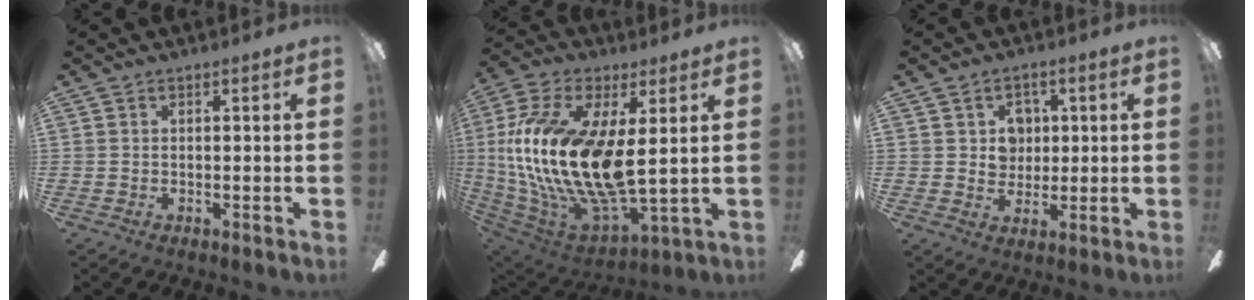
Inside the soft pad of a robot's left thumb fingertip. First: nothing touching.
{"total": 20.5, "force": [2.9, 7.9, 18.6], "torque": [-0.410, -0.032, 0.050]}
{"total": 5.5, "force": [1.6, 5.0, 1.7], "torque": [-0.027, 0.001, 0.024]}